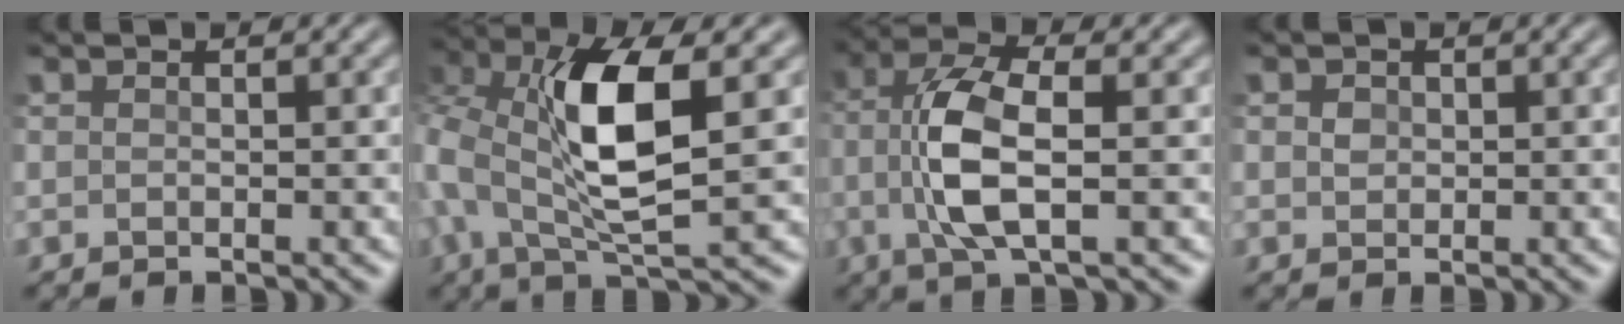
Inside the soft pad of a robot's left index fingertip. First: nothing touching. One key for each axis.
{"total": 8.4, "fx": 1.4, "fy": 3.5, "fz": 7.5, "tx": -0.163, "ty": 0.004, "tz": 0.023}
{"total": 6.3, "fx": -0.6, "fy": 2.1, "fz": 5.8, "tx": -0.122, "ty": 0.008, "tz": -0.014}
{"total": 1.4, "fx": 0.4, "fy": 1.1, "fz": 0.6, "tx": -0.011, "ty": 0.006, "tz": 0.000}